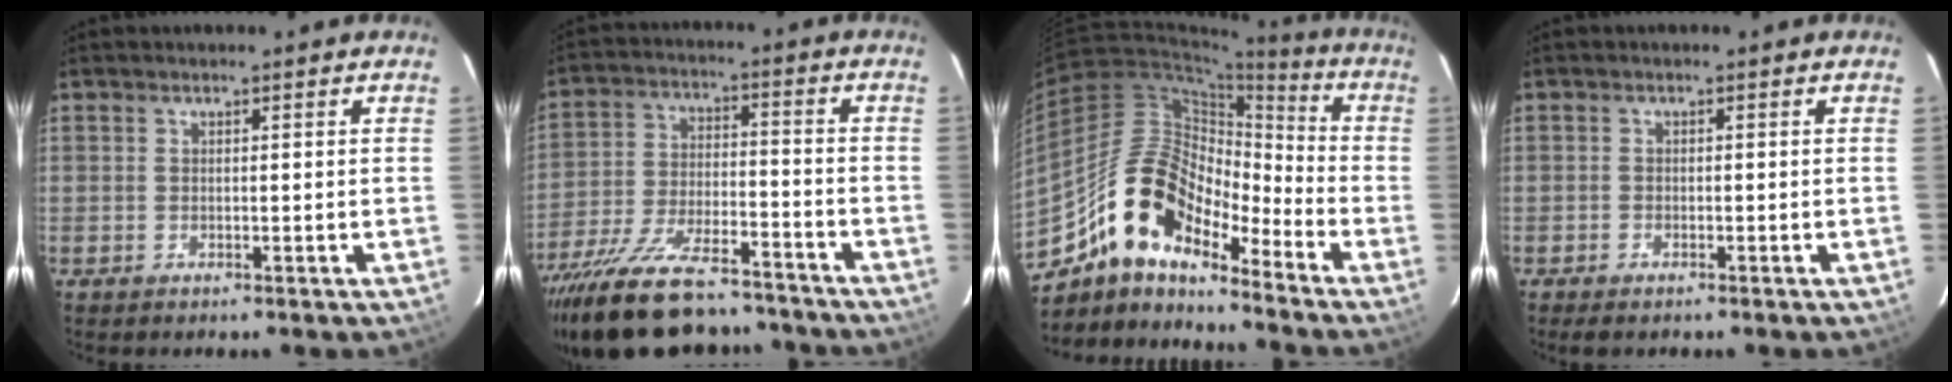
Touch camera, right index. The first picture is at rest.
{"total": 23.1, "force": [-19.1, 7.5, 10.7], "torque": [-0.215, -0.028, -0.293]}
{"total": 16.0, "force": [-12.1, 5.8, 8.7], "torque": [-0.151, 0.008, -0.238]}
{"total": 1.8, "force": [-1.4, 0.7, 0.8], "torque": [-0.020, -0.003, -0.028]}